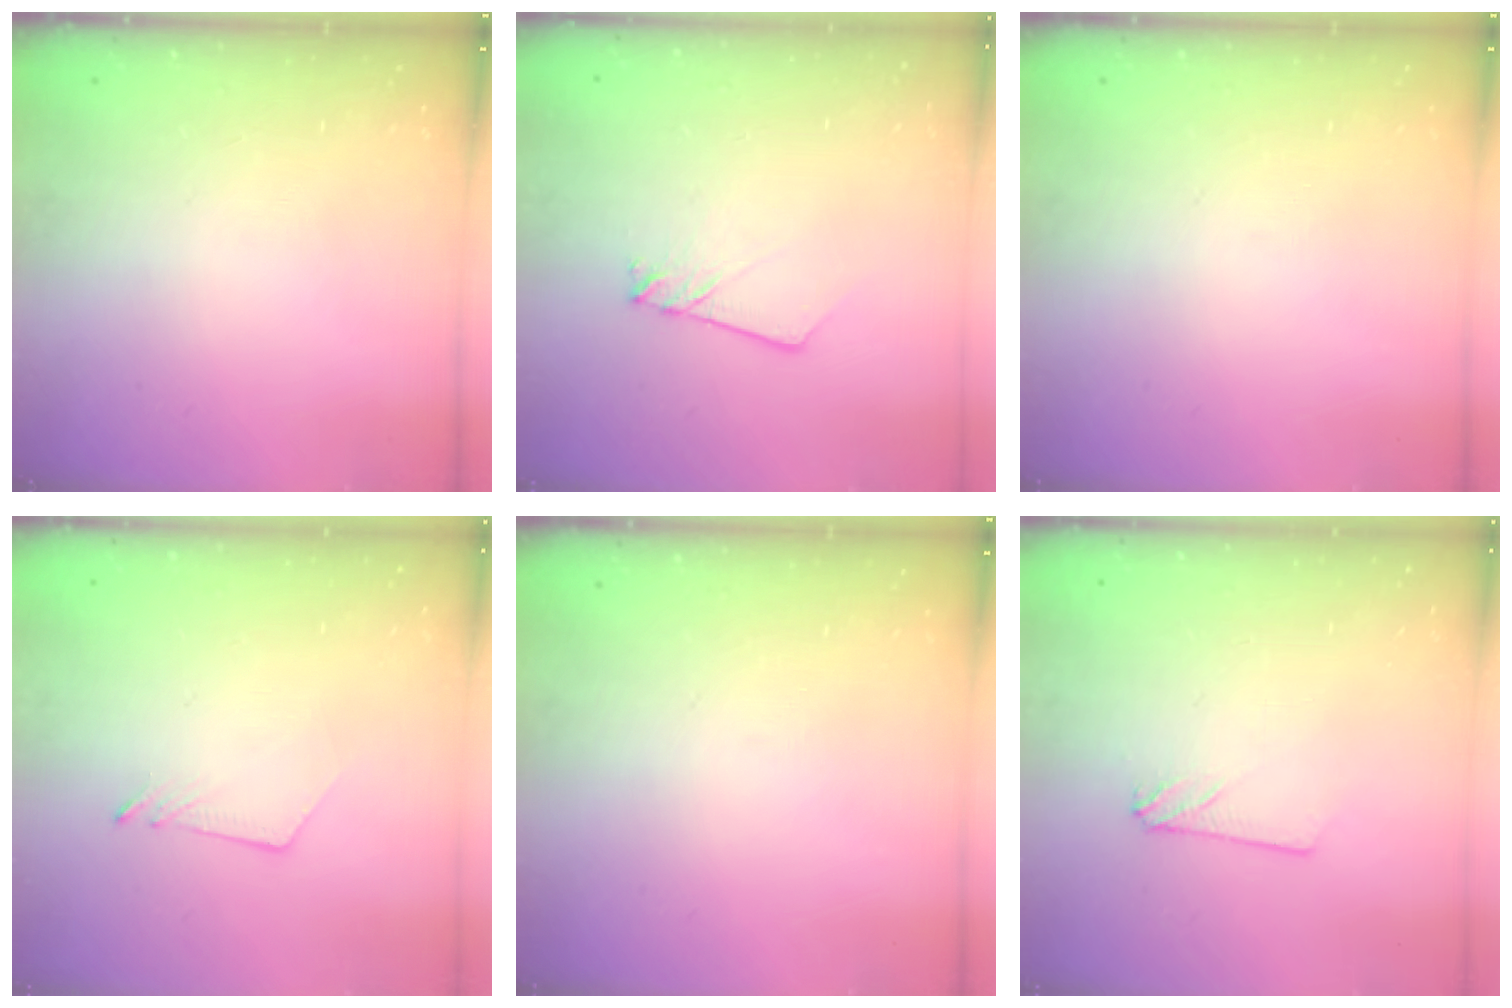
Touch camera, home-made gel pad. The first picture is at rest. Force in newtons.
{"total": 2.4, "press": 2.4, "slide": 0.2}
{"total": 0.0}
{"total": 2.6, "press": 2.6, "slide": 0.3}
{"total": 0.0}
{"total": 2.4, "press": 2.4, "slide": 0.2}